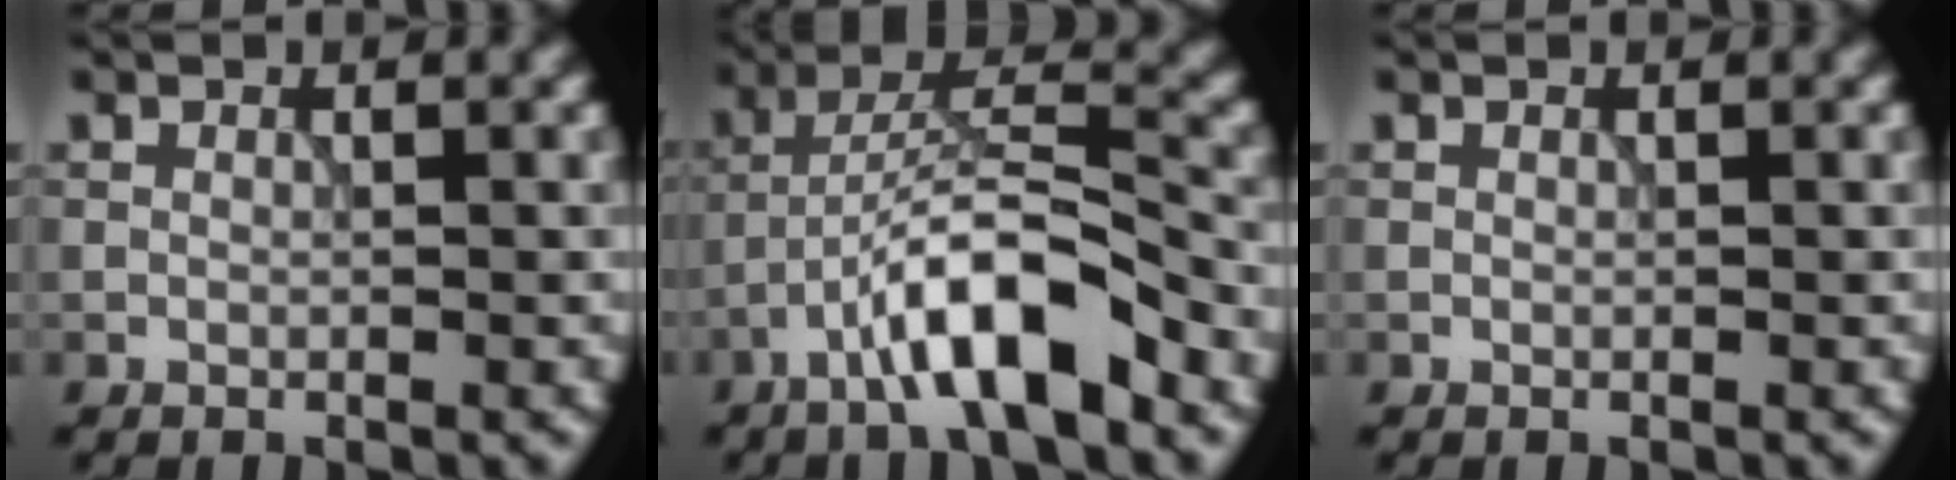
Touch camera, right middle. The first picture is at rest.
{"total": 7.9, "force": [-4.4, 1.8, 6.3], "torque": [-0.104, 0.020, -0.078]}
{"total": 0.0}